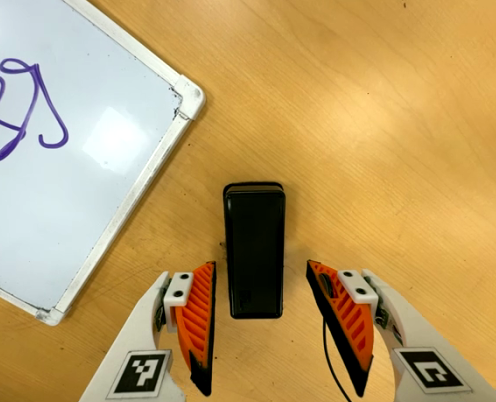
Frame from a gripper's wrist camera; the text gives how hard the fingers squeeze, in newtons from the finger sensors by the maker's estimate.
{"total": 0.0}